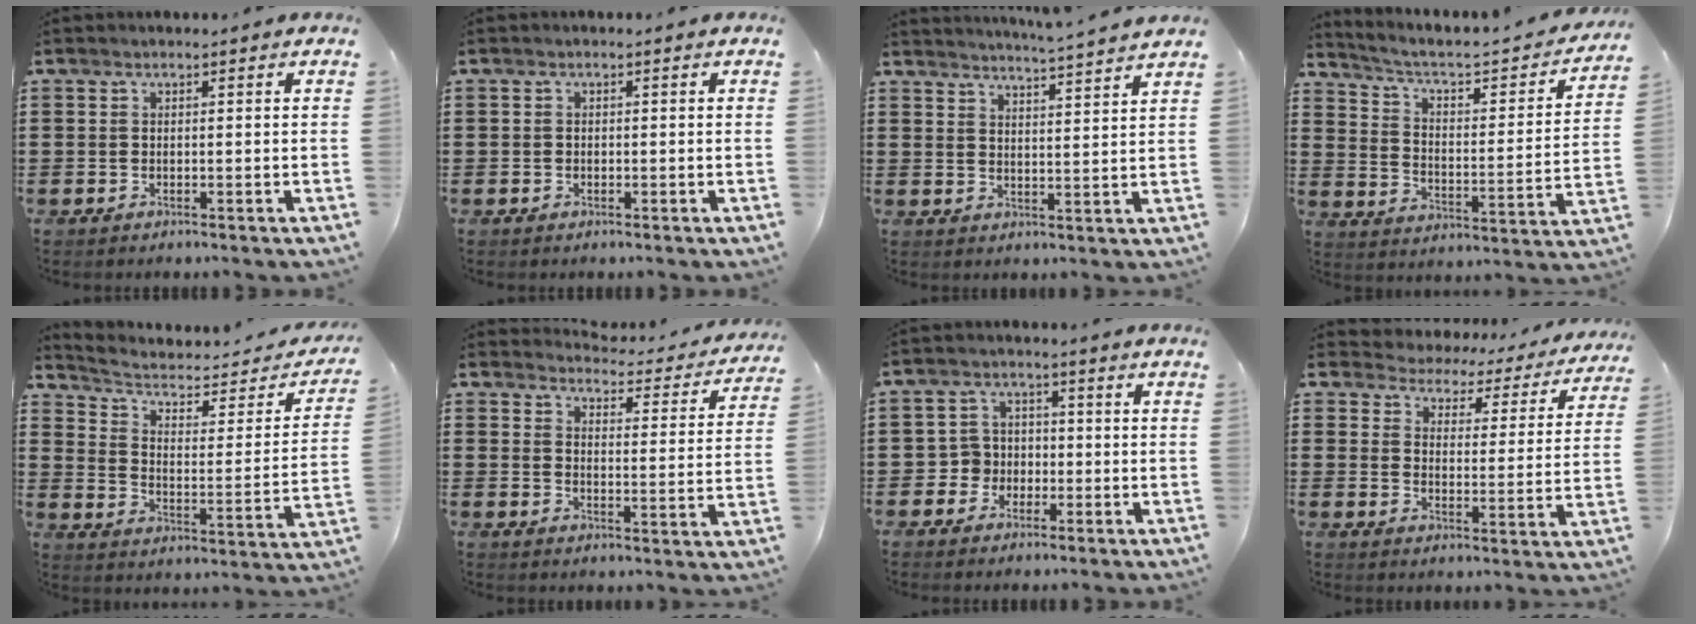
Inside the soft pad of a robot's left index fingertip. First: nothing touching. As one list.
[{"total": 0.5, "force": [-0.3, 0.4, 0.0], "torque": [-0.002, 0.002, -0.007]}, {"total": 3.9, "force": [3.7, -1.0, 0.6], "torque": [-0.025, -0.024, 0.063]}, {"total": 3.4, "force": [2.5, 0.9, 2.0], "torque": [-0.057, -0.028, 0.030]}, {"total": 3.9, "force": [2.4, 2.1, 2.4], "torque": [-0.062, -0.017, 0.031]}, {"total": 4.0, "force": [4.0, 0.3, 0.4], "torque": [-0.015, -0.035, 0.064]}, {"total": 4.2, "force": [-1.6, 3.8, 0.7], "torque": [-0.036, 0.005, -0.037]}, {"total": 3.2, "force": [3.1, 0.7, -0.3], "torque": [-0.018, -0.028, 0.046]}]